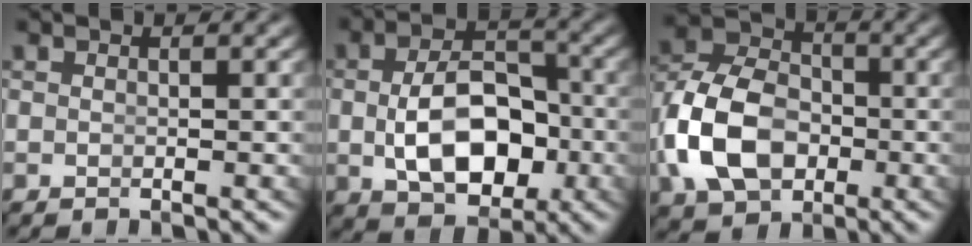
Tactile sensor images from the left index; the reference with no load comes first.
{"total": 7.9, "force": [-1.3, 4.9, 6.1], "torque": [-0.096, -0.023, -0.009]}
{"total": 9.2, "force": [-1.4, 7.2, 5.6], "torque": [-0.117, -0.026, -0.014]}